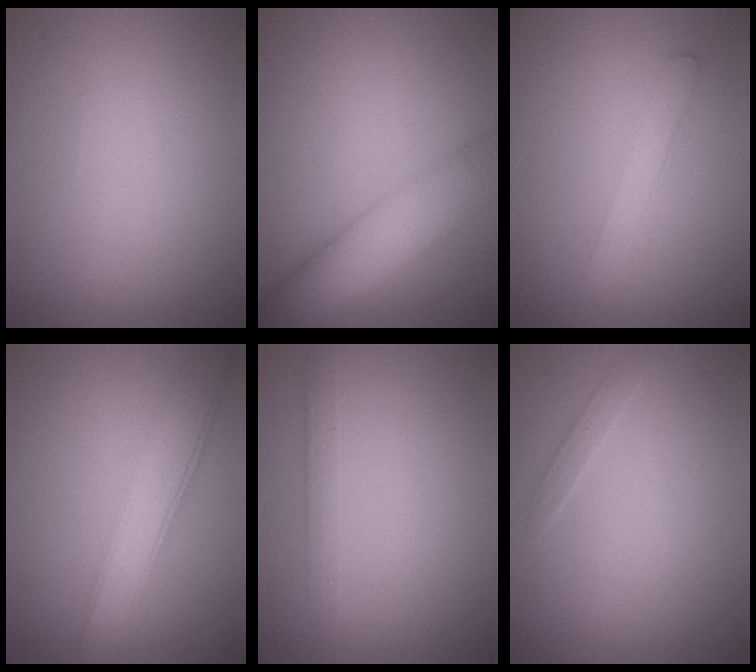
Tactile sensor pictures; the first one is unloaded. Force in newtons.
{"total": 7.5, "press": 7.5, "slide": 0.3}
{"total": 1.7, "press": 1.7, "slide": 0.1}
{"total": 4.8, "press": 4.8, "slide": 0.1}
{"total": 1.5, "press": 1.5, "slide": 0.1}
{"total": 0.8, "press": 0.8, "slide": 0.1}